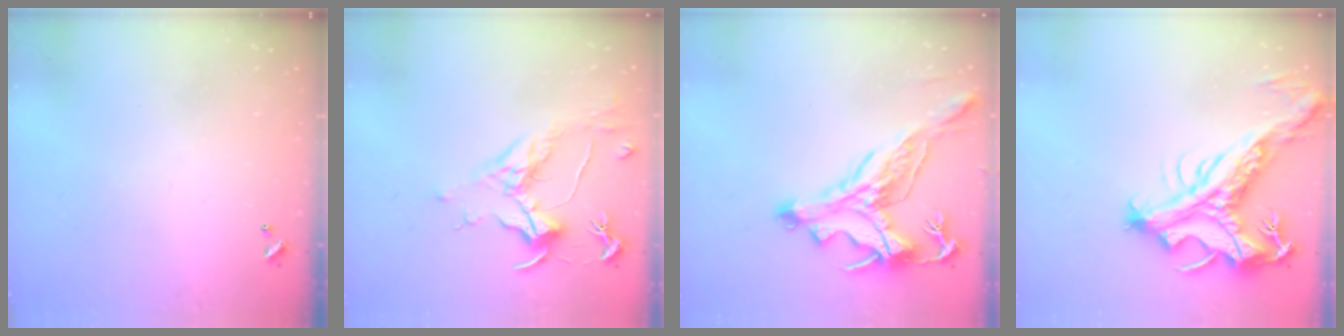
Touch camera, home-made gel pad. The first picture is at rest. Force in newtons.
{"total": 1.6, "press": 1.4, "slide": 0.7}
{"total": 3.9, "press": 3.5, "slide": 1.6}
{"total": 9.3, "press": 9.1, "slide": 2.0}